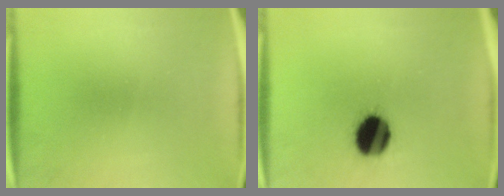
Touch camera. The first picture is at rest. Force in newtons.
{"total": 12.7}